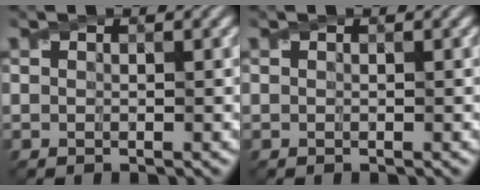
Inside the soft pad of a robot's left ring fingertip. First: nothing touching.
{"total": 0.0}